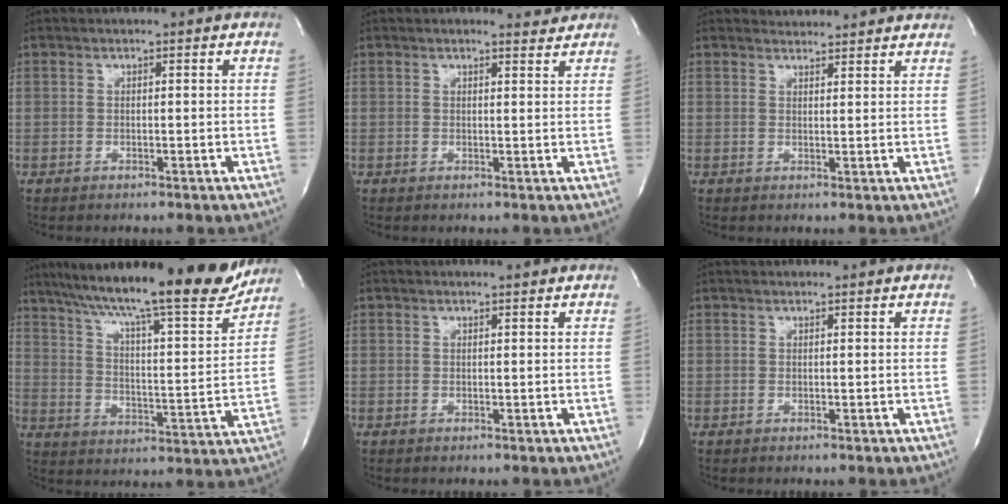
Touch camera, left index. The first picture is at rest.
{"total": 1.8, "force": [1.8, 0.3, 0.0], "torque": [-0.010, -0.006, 0.018]}
{"total": 5.0, "force": [4.9, 0.9, 0.5], "torque": [-0.012, 0.015, 0.052]}
{"total": 23.9, "force": [20.5, 2.5, 12.0], "torque": [-0.199, -0.022, 0.289]}
{"total": 2.1, "force": [2.0, 0.1, 0.4], "torque": [-0.012, 0.007, 0.022]}
{"total": 2.1, "force": [2.1, 0.2, 0.3], "torque": [-0.008, 0.020, 0.027]}